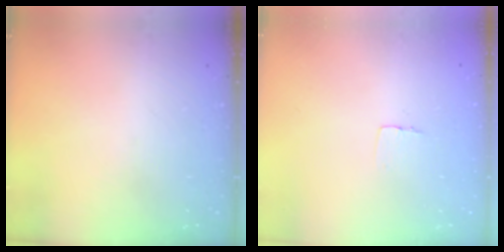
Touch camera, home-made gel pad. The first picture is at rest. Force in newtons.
{"total": 3.1, "press": 3.1, "slide": 0.2}